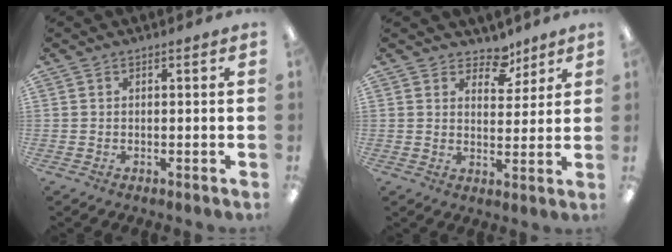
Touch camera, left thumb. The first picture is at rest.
{"total": 6.6, "force": [5.0, 3.8, 2.1], "torque": [-0.020, -0.028, 0.085]}